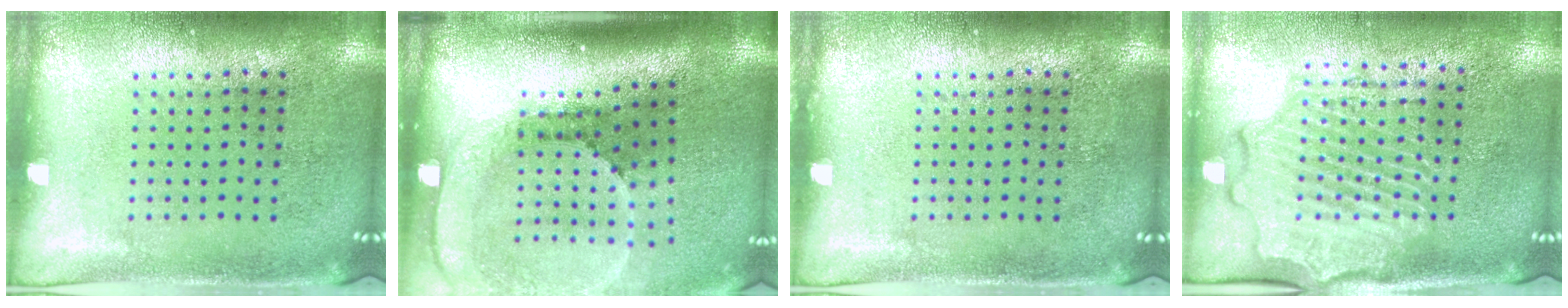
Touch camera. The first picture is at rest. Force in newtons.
{"total": 2.6, "press": 1.7, "slide": 1.9}
{"total": 0.0}
{"total": 2.5, "press": 2.3, "slide": 0.8}